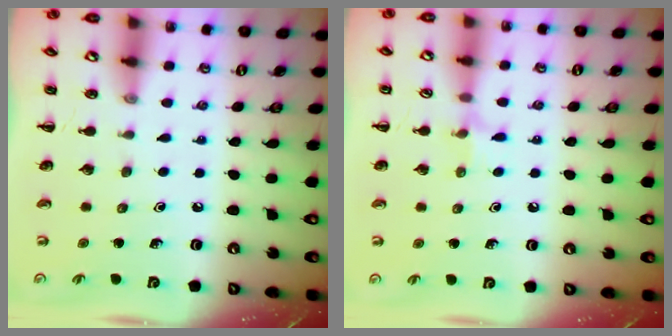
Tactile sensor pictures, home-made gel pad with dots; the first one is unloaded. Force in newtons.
{"total": 5.5, "press": 5.3, "slide": 1.4}